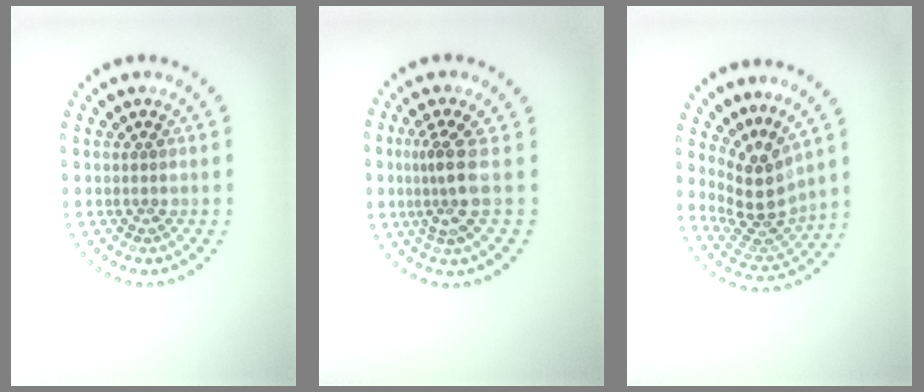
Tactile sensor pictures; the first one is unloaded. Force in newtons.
{"total": 3.2, "press": 2.2, "slide": 2.3}
{"total": 4.3, "press": 3.0, "slide": 3.0}